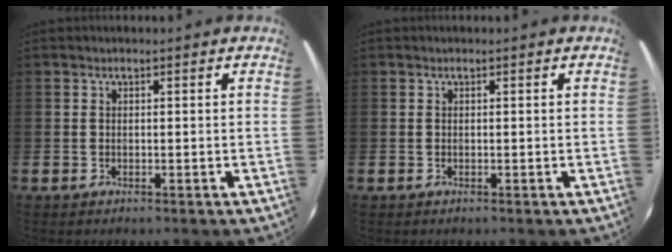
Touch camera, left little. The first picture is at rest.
{"total": 0.0}